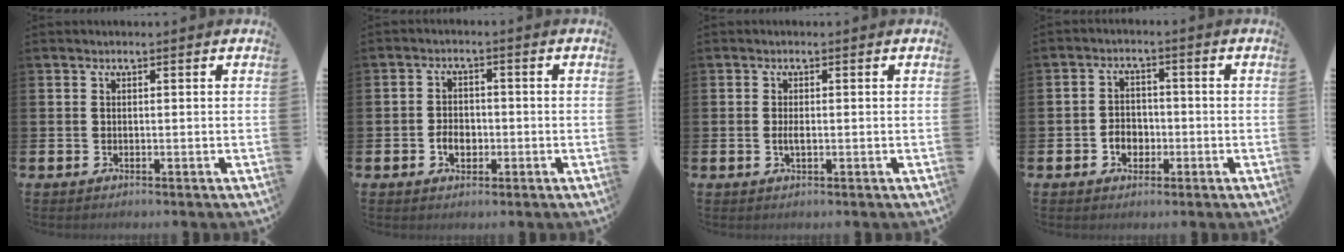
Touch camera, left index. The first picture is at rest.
{"total": 2.9, "force": [-0.9, 2.1, 1.8], "torque": [-0.025, -0.002, -0.021]}
{"total": 1.4, "force": [-0.1, 0.5, 1.3], "torque": [-0.023, 0.000, -0.004]}
{"total": 3.1, "force": [-1.1, 2.5, 1.4], "torque": [-0.013, -0.004, -0.028]}